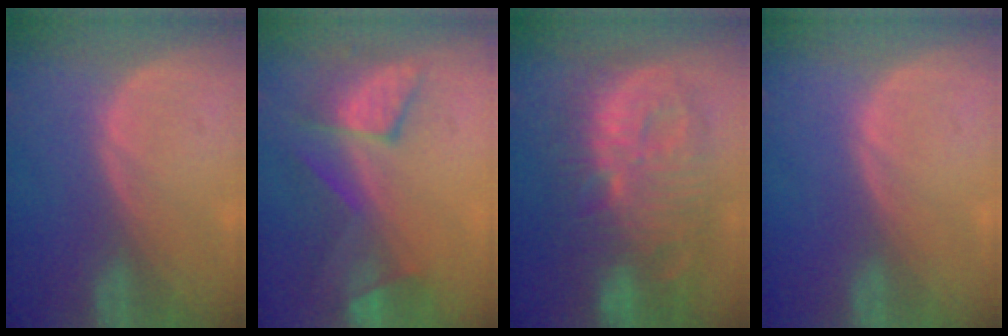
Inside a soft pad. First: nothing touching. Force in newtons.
{"total": 8.1, "press": 7.9, "slide": 1.8}
{"total": 13.7, "press": 13.6, "slide": 1.2}
{"total": 0.0}